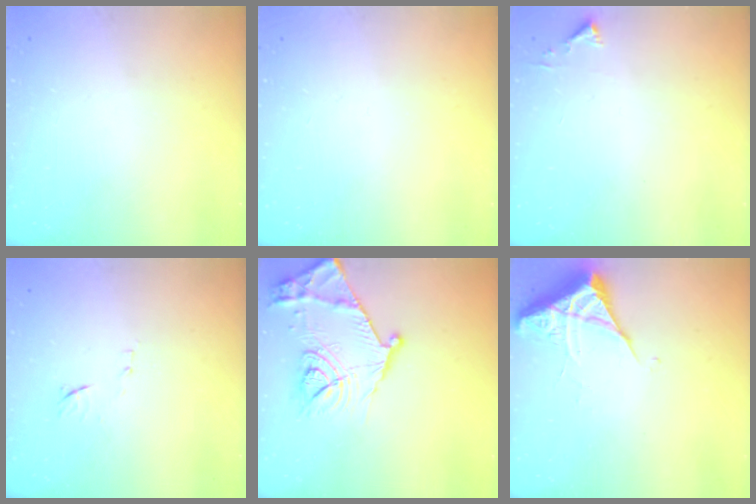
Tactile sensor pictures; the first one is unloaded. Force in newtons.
{"total": 0.0}
{"total": 2.3, "press": 2.3, "slide": 0.2}
{"total": 7.1, "press": 7.1, "slide": 0.7}
{"total": 19.0, "press": 19.0, "slide": 0.7}
{"total": 5.4, "press": 5.4, "slide": 0.3}